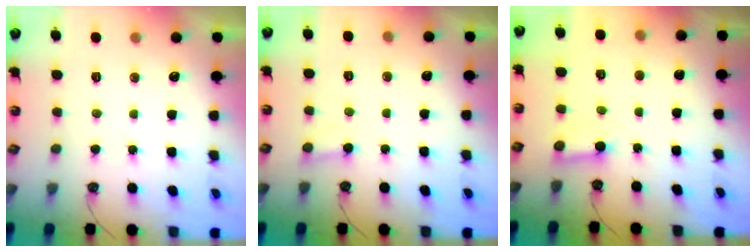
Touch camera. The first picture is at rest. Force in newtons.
{"total": 2.6, "press": 2.6, "slide": 0.1}
{"total": 5.0, "press": 4.9, "slide": 0.6}